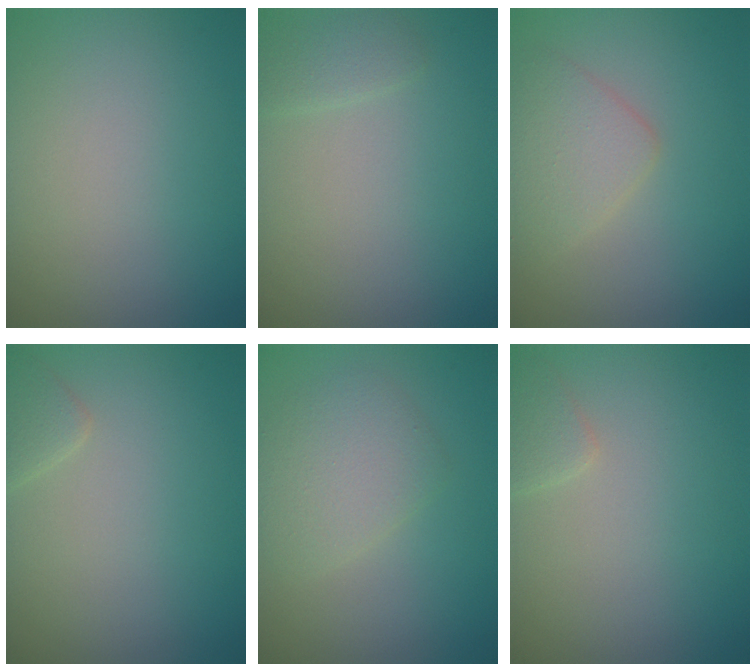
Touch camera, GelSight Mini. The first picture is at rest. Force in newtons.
{"total": 1.0, "press": 1.0, "slide": 0.2}
{"total": 3.0, "press": 3.0, "slide": 0.1}
{"total": 1.4, "press": 1.4, "slide": 0.1}
{"total": 2.9, "press": 2.9, "slide": 0.0}
{"total": 1.3, "press": 1.3, "slide": 0.0}